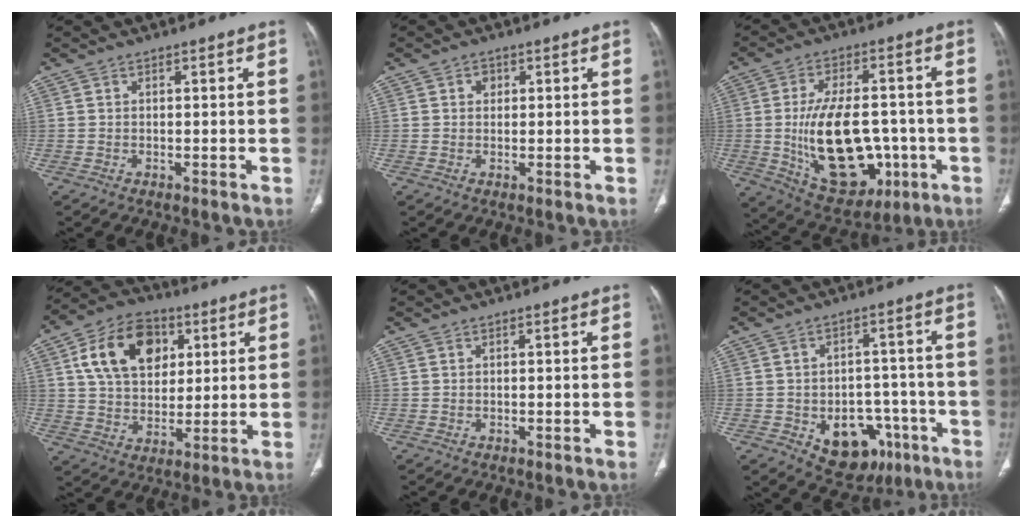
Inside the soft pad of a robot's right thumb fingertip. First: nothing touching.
{"total": 1.6, "force": [0.6, 1.4, 0.7], "torque": [-0.001, 0.000, 0.005]}
{"total": 20.7, "force": [-3.5, 11.9, 16.6], "torque": [-0.252, 0.011, -0.027]}
{"total": 16.1, "force": [5.4, 11.4, 10.1], "torque": [-0.146, -0.003, 0.094]}
{"total": 0.0}
{"total": 13.1, "force": [-5.4, 9.2, 7.7], "torque": [-0.066, 0.034, -0.061]}